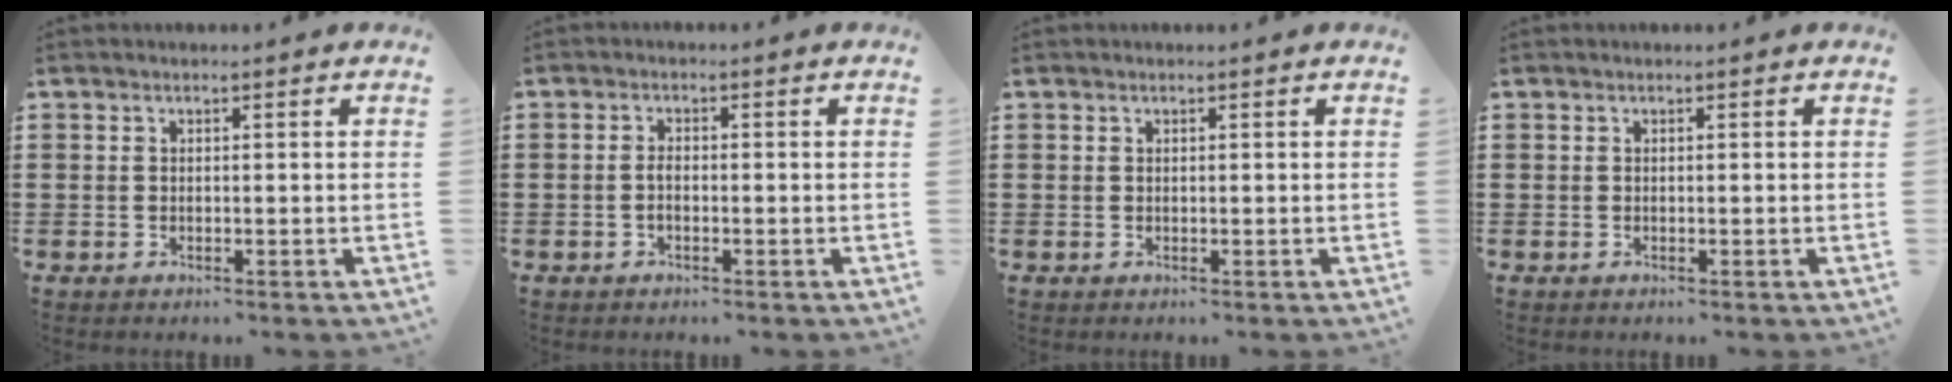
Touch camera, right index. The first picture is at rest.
{"total": 1.4, "force": [-0.4, 0.5, 1.2], "torque": [-0.026, -0.004, -0.007]}
{"total": 0.0}
{"total": 0.0}